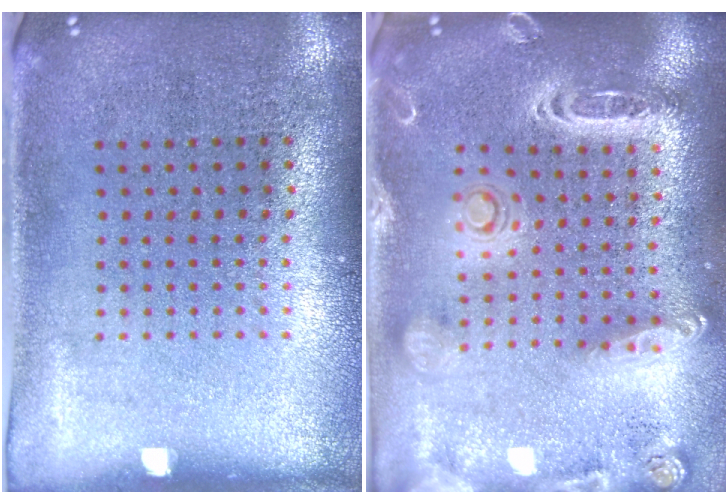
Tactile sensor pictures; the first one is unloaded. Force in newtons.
{"total": 2.5, "press": 2.3, "slide": 1.1}